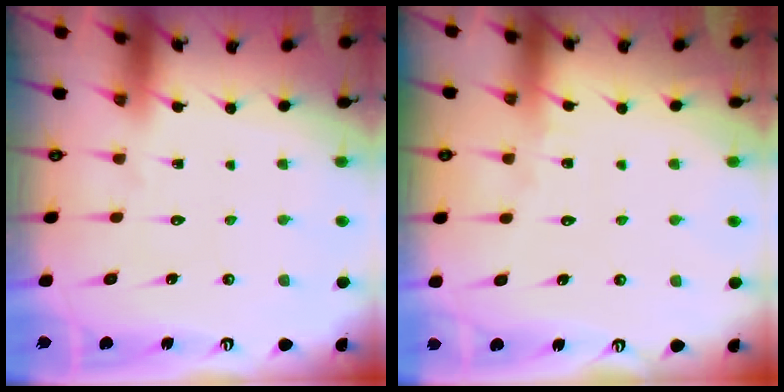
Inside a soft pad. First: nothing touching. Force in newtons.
{"total": 1.6, "press": 1.5, "slide": 0.2}